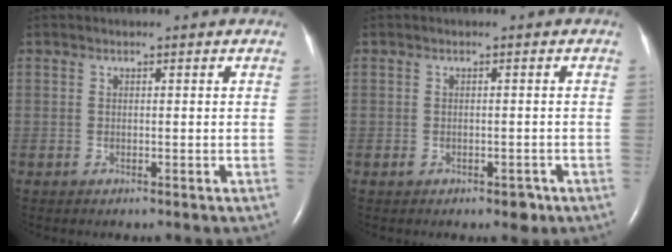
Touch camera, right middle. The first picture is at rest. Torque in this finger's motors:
{"motor_torque": [-0.28, 0.05, 0.01, 0.01]}